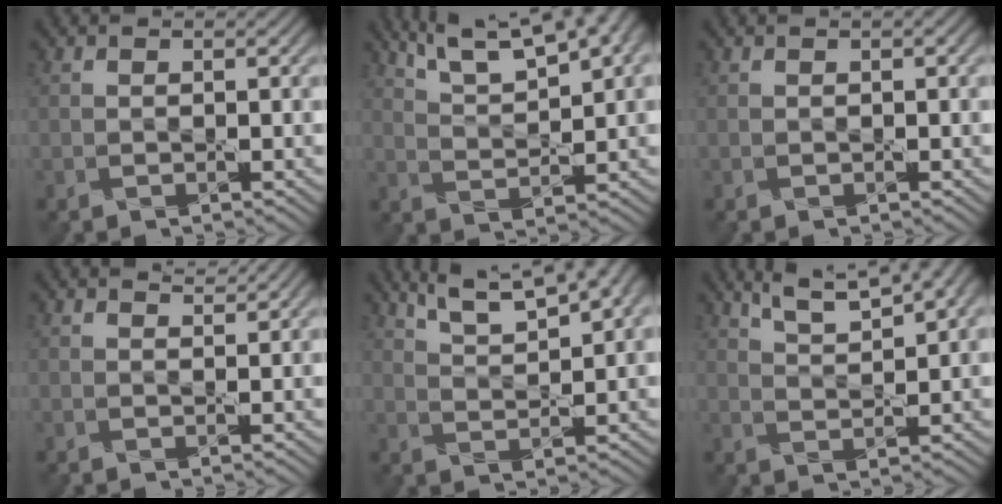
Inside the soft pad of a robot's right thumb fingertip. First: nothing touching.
{"total": 11.2, "force": [7.5, 3.1, 7.7], "torque": [-0.148, 0.021, 0.116]}
{"total": 0.8, "force": [0.3, 0.1, 0.7], "torque": [-0.012, 0.008, 0.005]}
{"total": 1.2, "force": [1.2, 0.1, 0.4], "torque": [-0.014, -0.002, 0.020]}
{"total": 9.2, "force": [6.3, 2.3, 6.3], "torque": [-0.123, 0.015, 0.101]}
{"total": 7.4, "force": [5.2, 1.6, 5.0], "torque": [-0.103, 0.011, 0.095]}